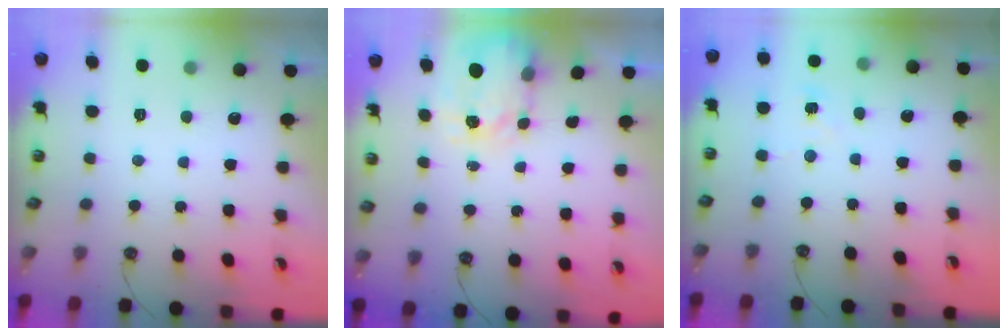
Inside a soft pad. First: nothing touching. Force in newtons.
{"total": 3.6, "press": 3.6, "slide": 0.4}
{"total": 3.7, "press": 3.7, "slide": 0.4}